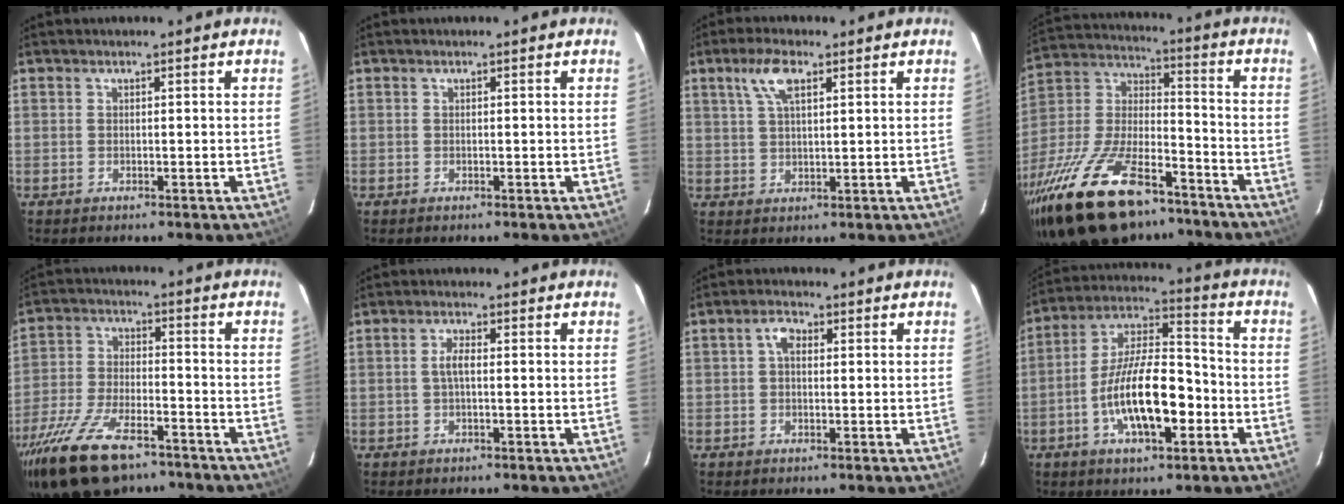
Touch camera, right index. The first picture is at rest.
{"total": 0.0}
{"total": 5.7, "force": [2.8, 2.0, 4.5], "torque": [-0.088, 0.011, 0.055]}
{"total": 28.7, "force": [-19.6, 11.5, 17.5], "torque": [-0.355, -0.021, -0.322]}
{"total": 17.8, "force": [-12.8, 7.1, 10.1], "torque": [-0.221, -0.033, -0.229]}
{"total": 2.3, "force": [-0.1, 0.7, 2.2], "torque": [-0.045, 0.005, -0.002]}
{"total": 2.7, "force": [0.5, 1.8, 2.0], "torque": [-0.038, 0.011, 0.009]}
{"total": 16.0, "force": [-5.1, 5.9, 14.0], "torque": [-0.262, 0.007, -0.089]}